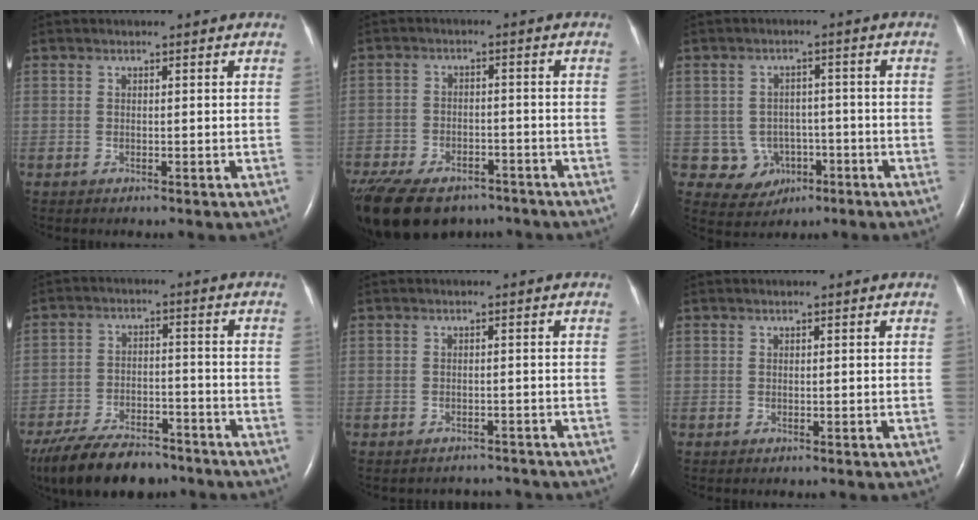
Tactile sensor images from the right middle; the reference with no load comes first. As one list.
[{"total": 18.3, "force": [-13.3, 9.1, 8.8], "torque": [-0.244, -0.028, -0.197]}, {"total": 5.4, "force": [-1.6, 5.0, 0.9], "torque": [-0.009, 0.013, -0.012]}, {"total": 13.0, "force": [-10.5, 4.6, 6.1], "torque": [-0.107, -0.009, -0.172]}, {"total": 2.9, "force": [-2.7, 0.9, -0.4], "torque": [0.005, 0.000, -0.037]}, {"total": 0.0}]